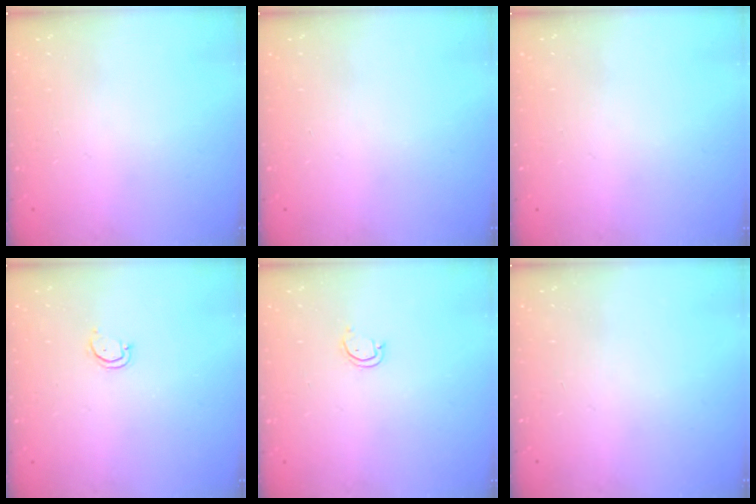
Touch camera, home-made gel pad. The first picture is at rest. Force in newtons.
{"total": 0.0}
{"total": 0.0}
{"total": 2.6, "press": 2.6, "slide": 0.2}
{"total": 3.2, "press": 3.2, "slide": 0.2}
{"total": 0.0}